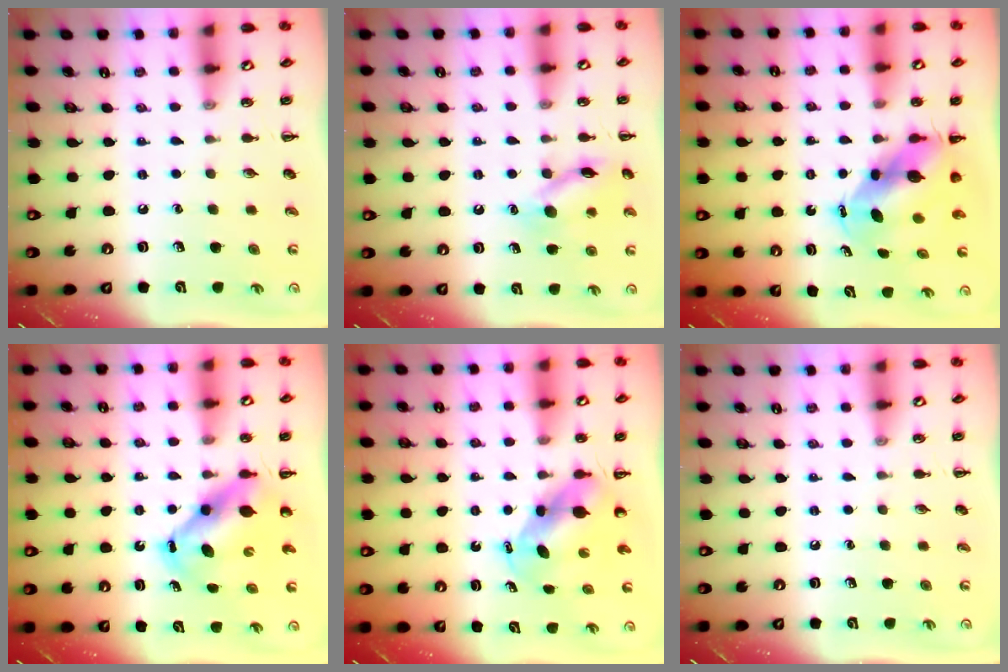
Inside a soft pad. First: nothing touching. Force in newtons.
{"total": 12.5, "press": 12.5, "slide": 0.7}
{"total": 8.0, "press": 7.8, "slide": 1.7}
{"total": 6.9, "press": 6.8, "slide": 1.6}
{"total": 5.1, "press": 5.0, "slide": 0.9}
{"total": 0.0}